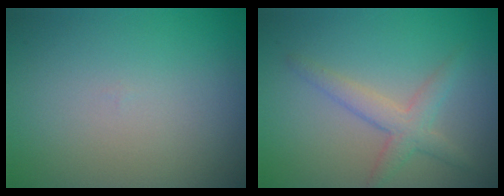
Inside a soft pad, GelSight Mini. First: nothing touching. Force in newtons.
{"total": 2.2, "press": 2.2, "slide": 0.2}